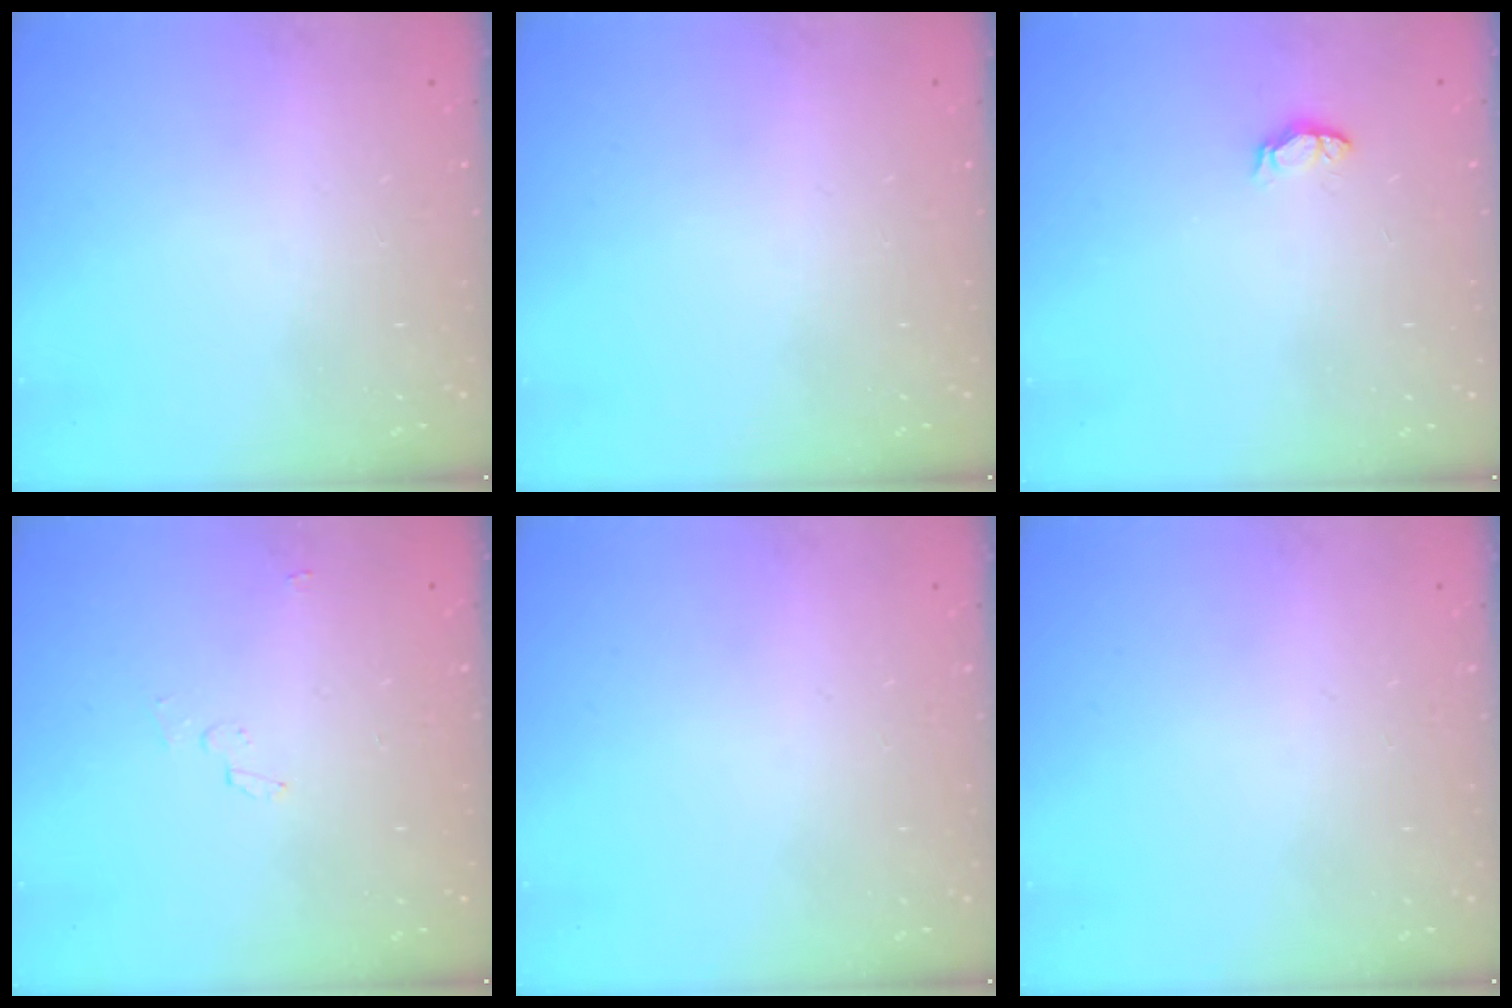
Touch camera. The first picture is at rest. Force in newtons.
{"total": 0.0}
{"total": 4.7, "press": 4.4, "slide": 1.6}
{"total": 2.2, "press": 2.2, "slide": 0.2}
{"total": 0.0}
{"total": 0.0}